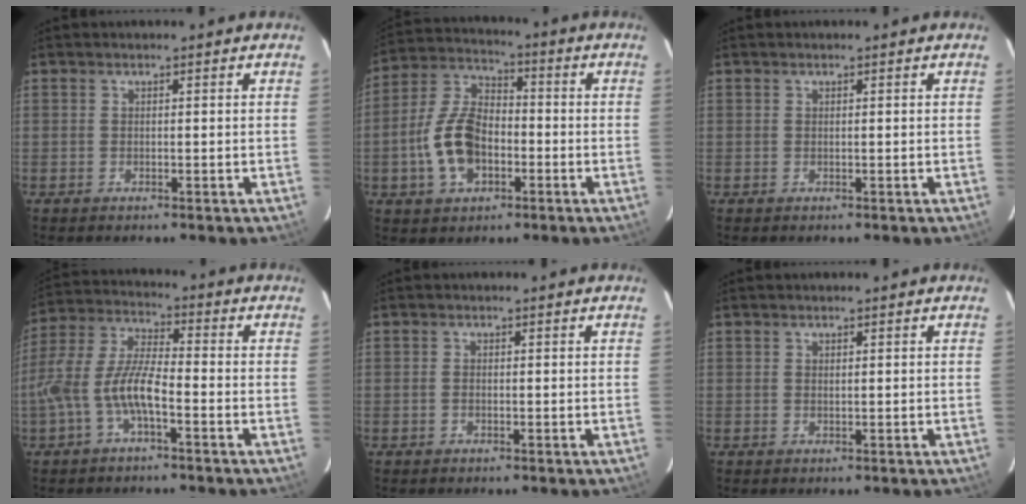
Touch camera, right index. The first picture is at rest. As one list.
[{"total": 12.3, "force": [-3.4, 7.6, 9.0], "torque": [-0.188, 0.021, -0.058]}, {"total": 0.0}, {"total": 10.1, "force": [-3.9, 2.9, 8.8], "torque": [-0.197, 0.009, -0.075]}, {"total": 0.7, "force": [-0.2, 0.5, 0.5], "torque": [-0.010, 0.001, -0.005]}, {"total": 0.5, "force": [0.2, 0.2, 0.4], "torque": [-0.008, 0.002, 0.005]}]